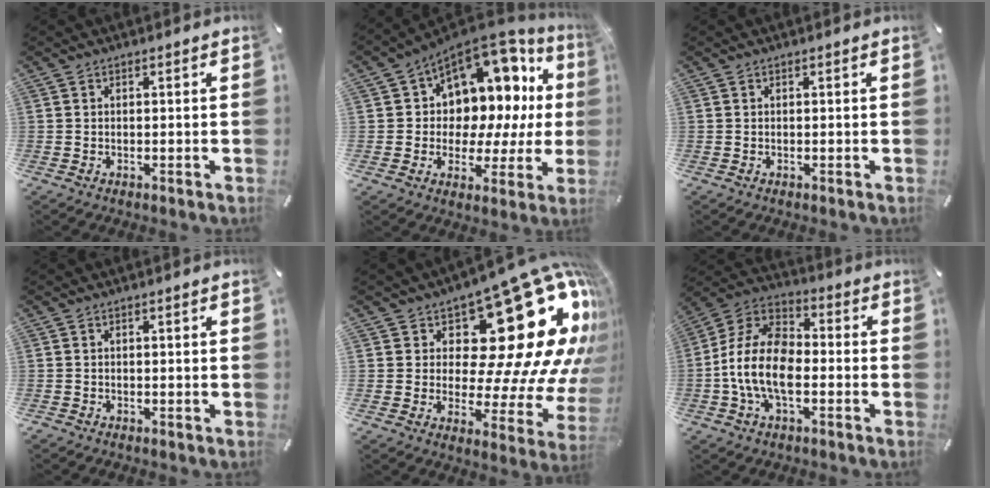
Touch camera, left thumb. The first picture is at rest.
{"total": 12.7, "force": [6.7, 8.6, 6.5], "torque": [-0.080, -0.083, 0.114]}
{"total": 0.0}
{"total": 0.8, "force": [-0.4, 0.5, 0.5], "torque": [-0.009, 0.002, -0.009]}
{"total": 29.3, "force": [12.2, 13.2, 23.1], "torque": [-0.288, -0.125, 0.225]}
{"total": 13.2, "force": [-4.5, 7.8, 9.6], "torque": [-0.212, 0.016, -0.086]}